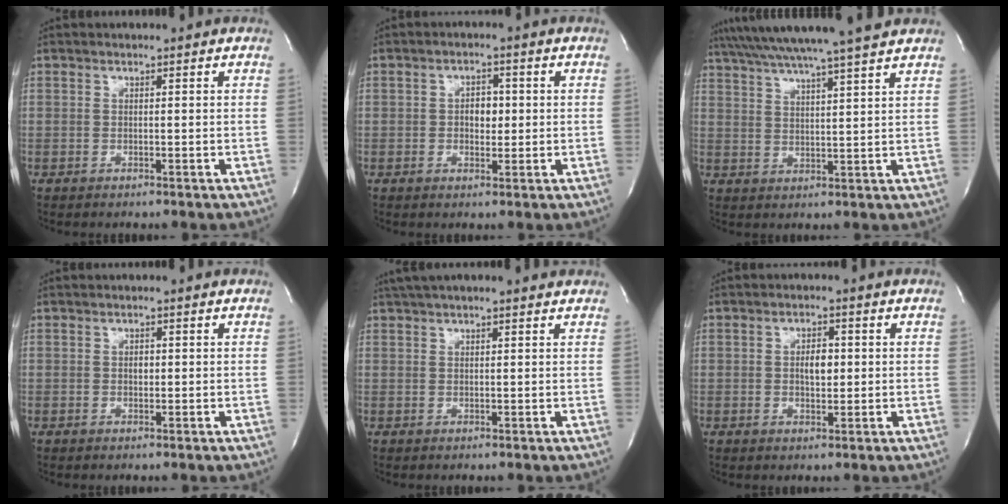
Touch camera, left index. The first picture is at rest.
{"total": 3.1, "force": [0.0, 2.0, 2.4], "torque": [-0.038, 0.005, 0.000]}
{"total": 16.9, "force": [14.7, -0.8, 8.3], "torque": [-0.151, 0.009, 0.214]}
{"total": 1.0, "force": [0.0, 0.7, 0.7], "torque": [-0.014, 0.000, -0.001]}
{"total": 7.7, "force": [6.4, 1.2, 4.2], "torque": [-0.069, 0.032, 0.089]}
{"total": 3.4, "force": [0.0, 2.1, 2.6], "torque": [-0.040, 0.005, 0.001]}